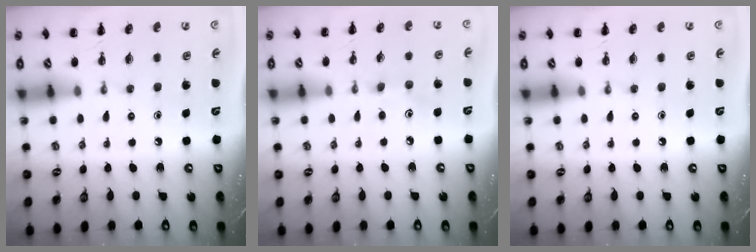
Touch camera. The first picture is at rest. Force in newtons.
{"total": 2.9, "press": 2.8, "slide": 0.8}
{"total": 0.0}